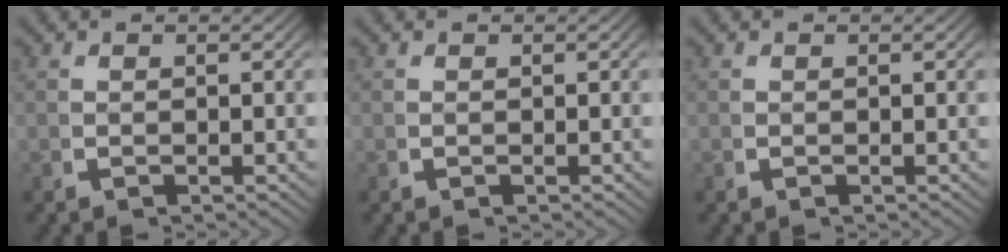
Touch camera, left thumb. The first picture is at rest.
{"total": 0.0}
{"total": 0.0}